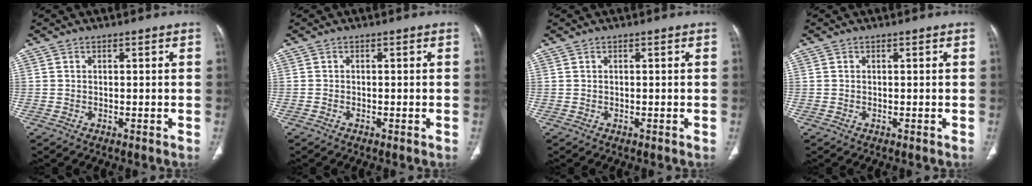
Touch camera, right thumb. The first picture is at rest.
{"total": 0.0}
{"total": 0.0}
{"total": 0.0}